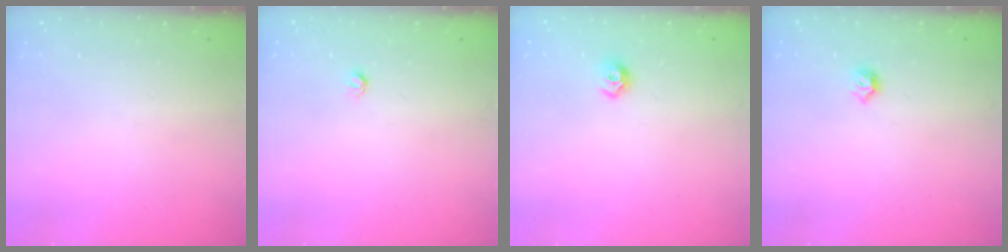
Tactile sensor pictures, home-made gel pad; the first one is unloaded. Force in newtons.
{"total": 3.0, "press": 2.9, "slide": 0.4}
{"total": 7.2, "press": 7.2, "slide": 1.0}
{"total": 4.8, "press": 4.7, "slide": 1.0}